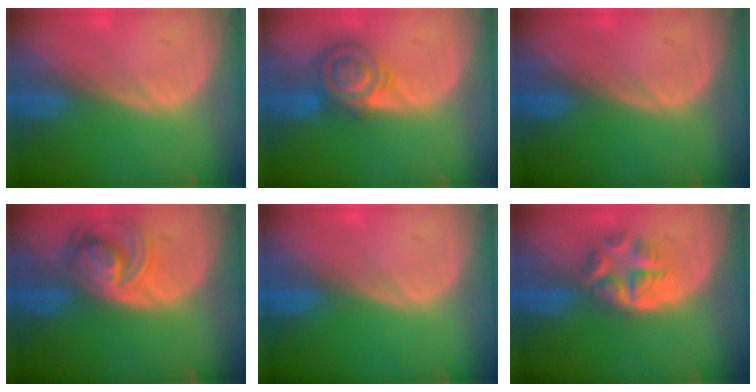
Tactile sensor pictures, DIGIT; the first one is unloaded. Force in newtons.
{"total": 7.0, "press": 6.3, "slide": 3.1}
{"total": 0.0}
{"total": 8.0, "press": 7.0, "slide": 3.8}
{"total": 0.0}
{"total": 6.2, "press": 5.2, "slide": 3.3}